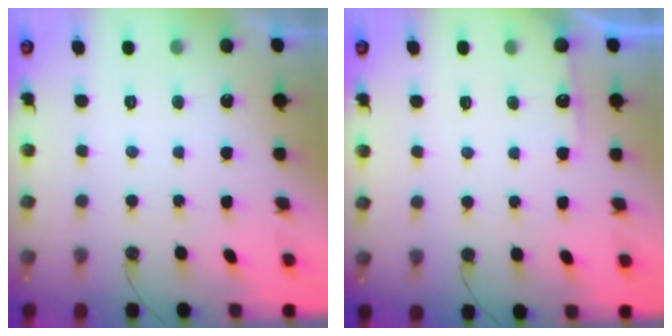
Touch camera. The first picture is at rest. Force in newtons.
{"total": 4.1, "press": 4.1, "slide": 0.4}